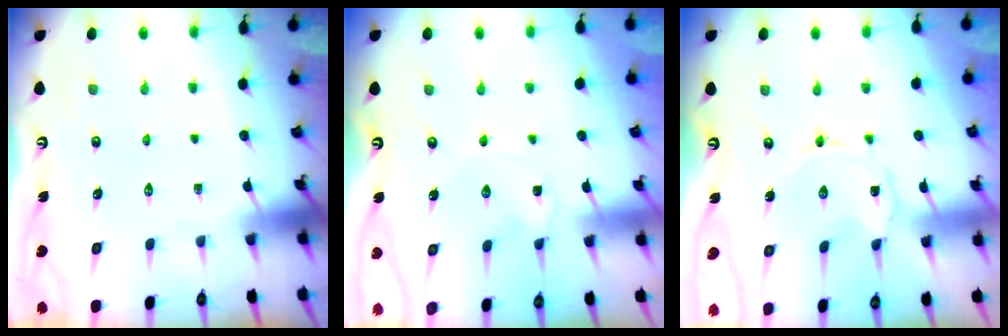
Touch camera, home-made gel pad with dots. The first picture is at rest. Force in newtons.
{"total": 1.2, "press": 1.1, "slide": 0.3}
{"total": 1.1, "press": 1.0, "slide": 0.4}